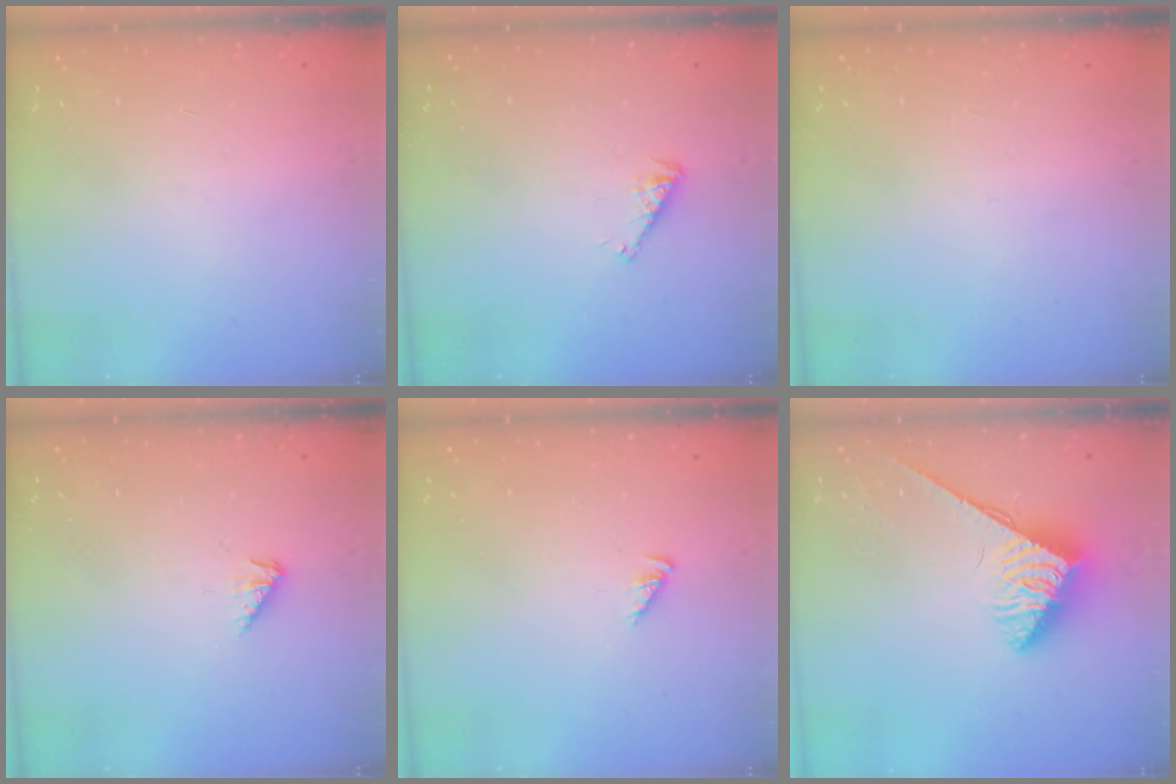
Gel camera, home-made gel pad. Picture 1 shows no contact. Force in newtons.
{"total": 3.4, "press": 3.4, "slide": 0.4}
{"total": 0.0}
{"total": 2.7, "press": 2.6, "slide": 0.4}
{"total": 2.4, "press": 2.4, "slide": 0.5}
{"total": 3.7, "press": 3.6, "slide": 0.6}